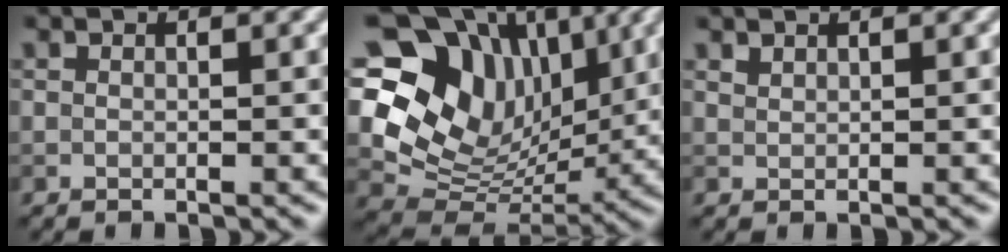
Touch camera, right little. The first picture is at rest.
{"total": 13.4, "force": [5.5, 9.7, 7.5], "torque": [-0.147, 0.017, 0.103]}
{"total": 0.6, "force": [0.6, 0.1, 0.1], "torque": [-0.002, 0.000, 0.015]}